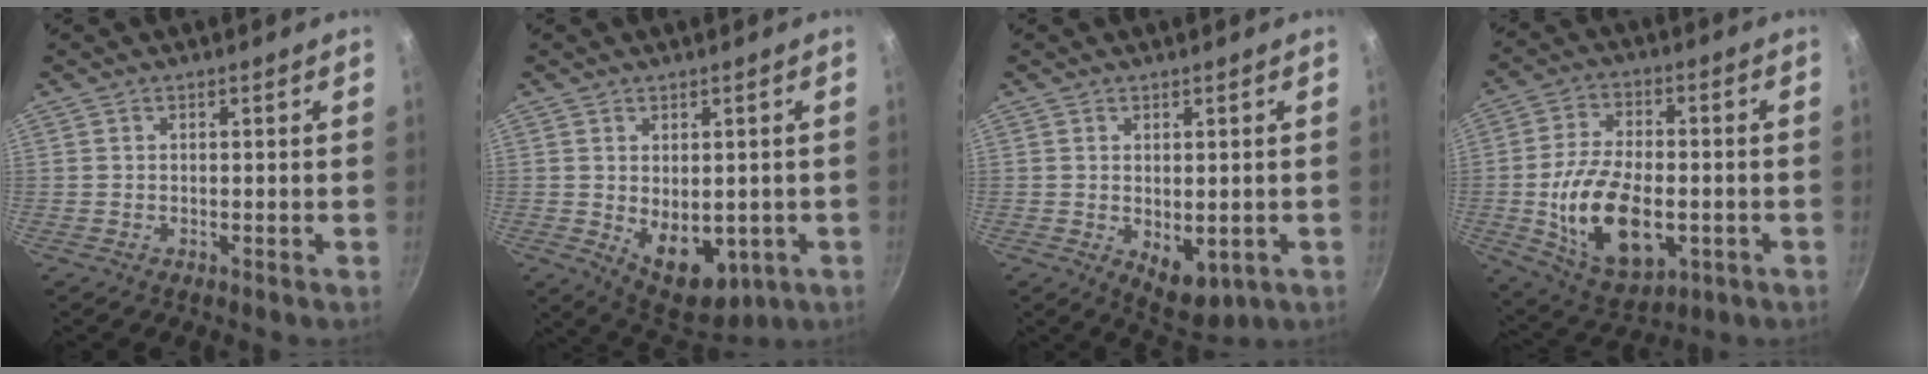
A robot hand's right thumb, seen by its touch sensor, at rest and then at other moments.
{"total": 10.6, "force": [-1.6, 6.8, 8.0], "torque": [-0.089, -0.017, 0.000]}
{"total": 6.6, "force": [-0.9, 4.0, 5.2], "torque": [-0.060, -0.015, 0.002]}
{"total": 18.2, "force": [-3.4, 10.5, 14.5], "torque": [-0.250, 0.009, -0.044]}